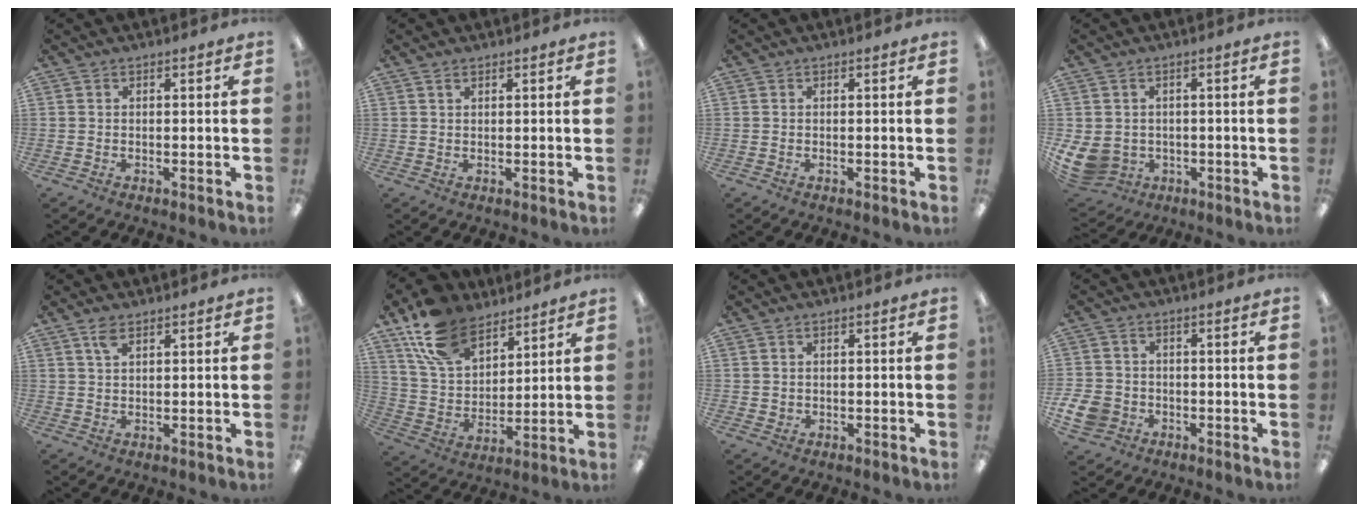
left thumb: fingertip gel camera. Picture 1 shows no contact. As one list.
[{"total": 1.2, "force": [0.9, 0.5, 0.6], "torque": [-0.005, -0.003, 0.015]}, {"total": 0.0}, {"total": 6.6, "force": [-0.9, 5.8, 3.1], "torque": [-0.099, 0.001, -0.014]}, {"total": 3.7, "force": [2.5, 1.5, 2.3], "torque": [-0.053, 0.002, 0.045]}, {"total": 15.9, "force": [10.8, 9.0, 7.5], "torque": [-0.157, -0.039, 0.209]}, {"total": 1.3, "force": [0.6, 1.0, 0.2], "torque": [-0.006, 0.004, 0.011]}, {"total": 6.6, "force": [-2.3, 5.5, 2.8], "torque": [-0.080, 0.014, -0.043]}]